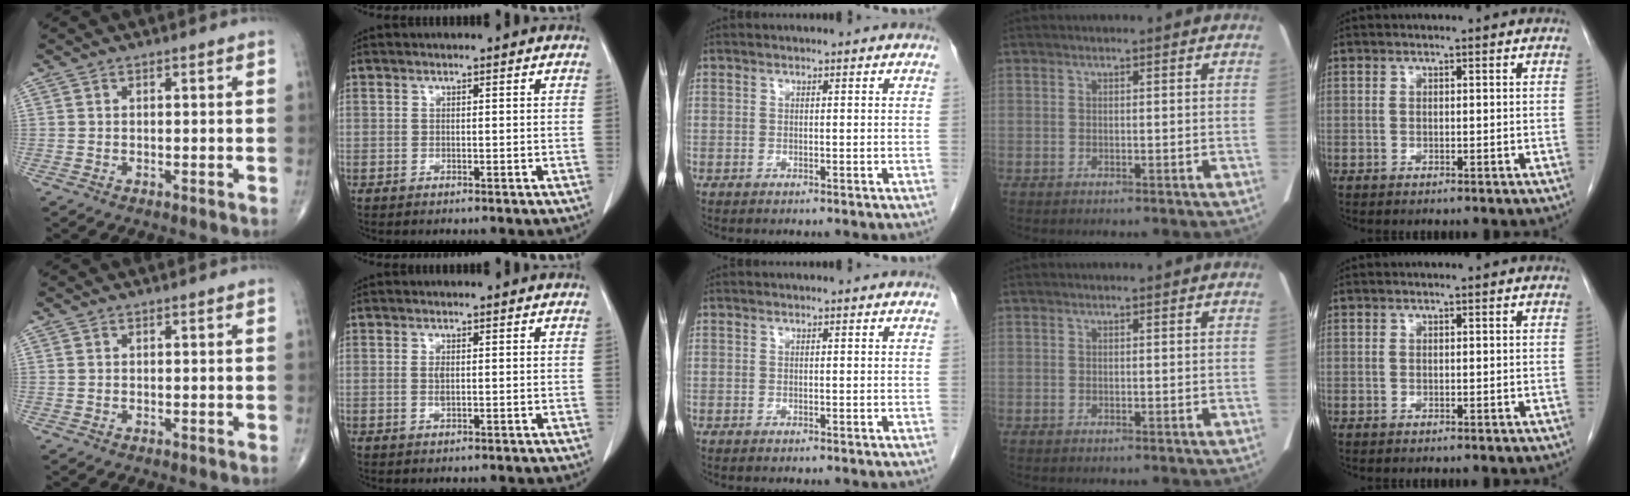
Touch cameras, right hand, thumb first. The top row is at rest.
{"thumb": {"total": 0.5, "force": [0.2, 0.4, 0.3], "torque": [-0.006, 0.005, 0.006]}, "index": {"total": 1.3, "force": [0.2, 0.5, 1.2], "torque": [-0.023, 0.000, 0.007]}}